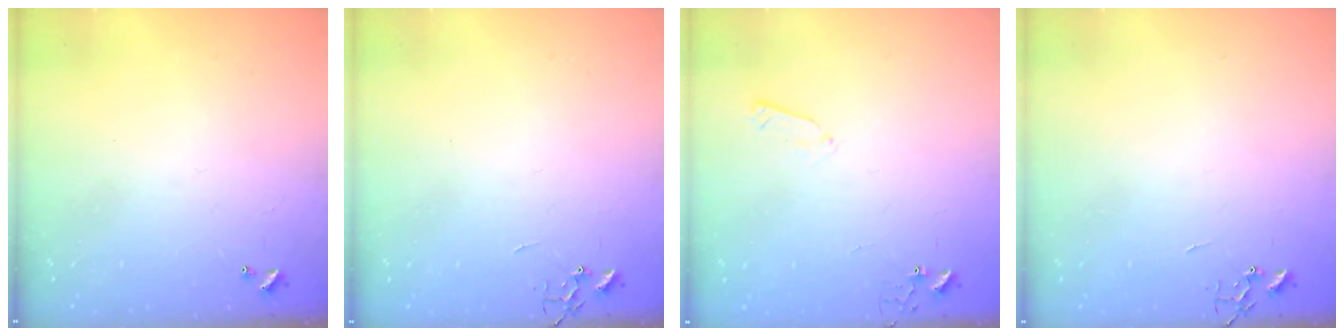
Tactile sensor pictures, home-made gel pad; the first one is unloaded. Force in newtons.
{"total": 0.0}
{"total": 3.4, "press": 3.4, "slide": 0.5}
{"total": 0.0}